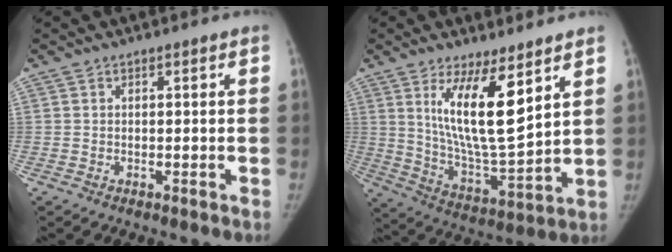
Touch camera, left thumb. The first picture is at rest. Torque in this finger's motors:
{"motor_torque": [0.30, 0.40, 1.81, -0.96, 0.15]}